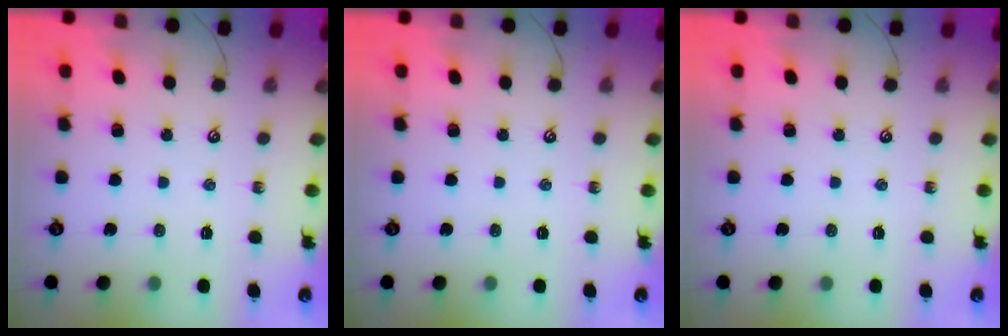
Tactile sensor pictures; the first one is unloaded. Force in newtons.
{"total": 0.0}
{"total": 0.0}